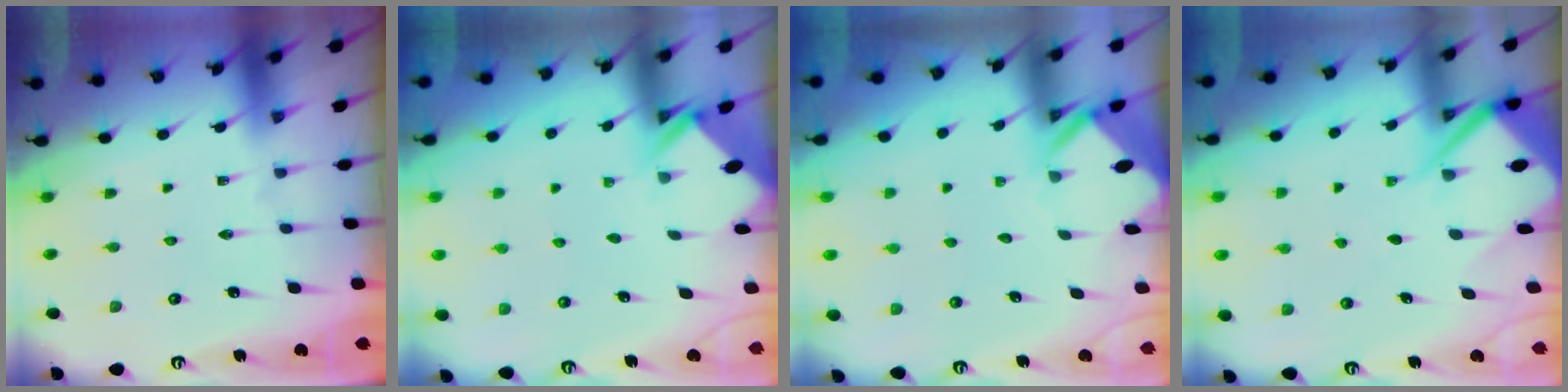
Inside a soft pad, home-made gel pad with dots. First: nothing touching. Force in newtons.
{"total": 2.2, "press": 2.2, "slide": 0.1}
{"total": 3.2, "press": 3.2, "slide": 0.2}
{"total": 7.5, "press": 7.5, "slide": 0.5}